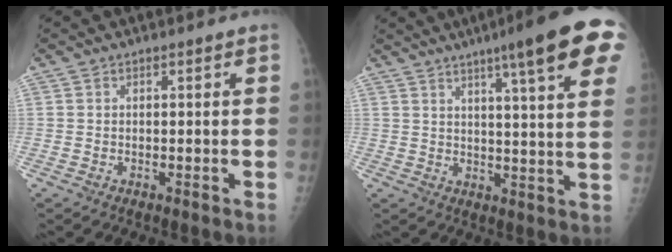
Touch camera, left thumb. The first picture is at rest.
{"total": 17.1, "force": [9.2, 1.8, 14.3], "torque": [-0.179, -0.022, 0.112]}